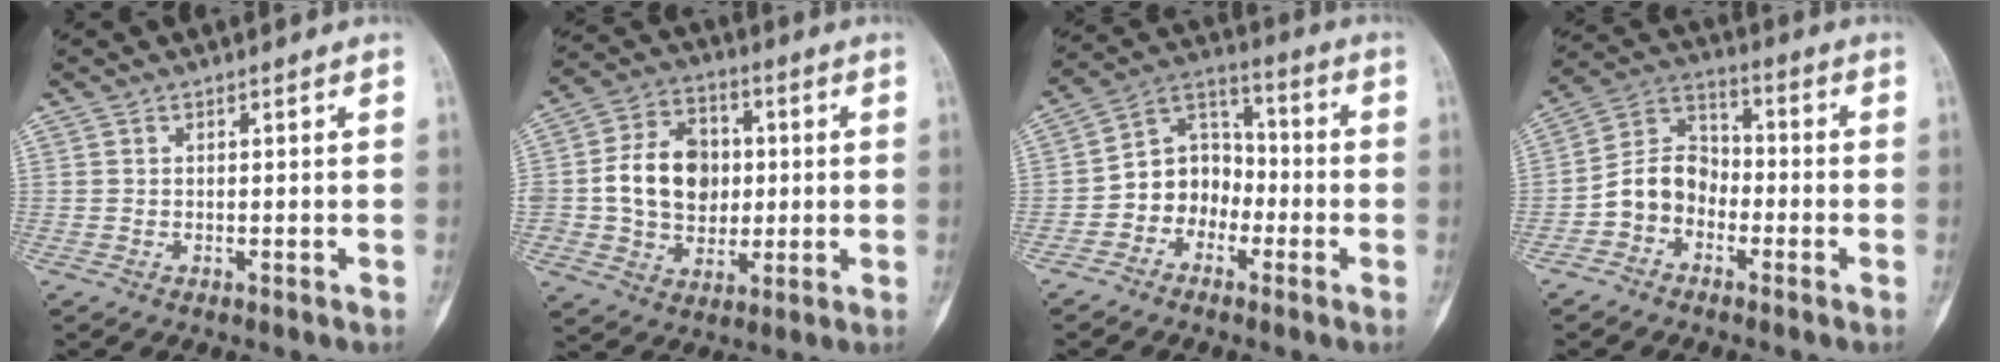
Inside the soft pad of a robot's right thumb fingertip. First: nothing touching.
{"total": 14.6, "force": [0.5, 11.5, 9.0], "torque": [-0.119, 0.017, 0.009]}
{"total": 9.6, "force": [-3.1, 8.0, 4.4], "torque": [-0.032, 0.054, -0.070]}
{"total": 8.8, "force": [-3.1, 7.0, 4.4], "torque": [-0.061, 0.045, -0.071]}